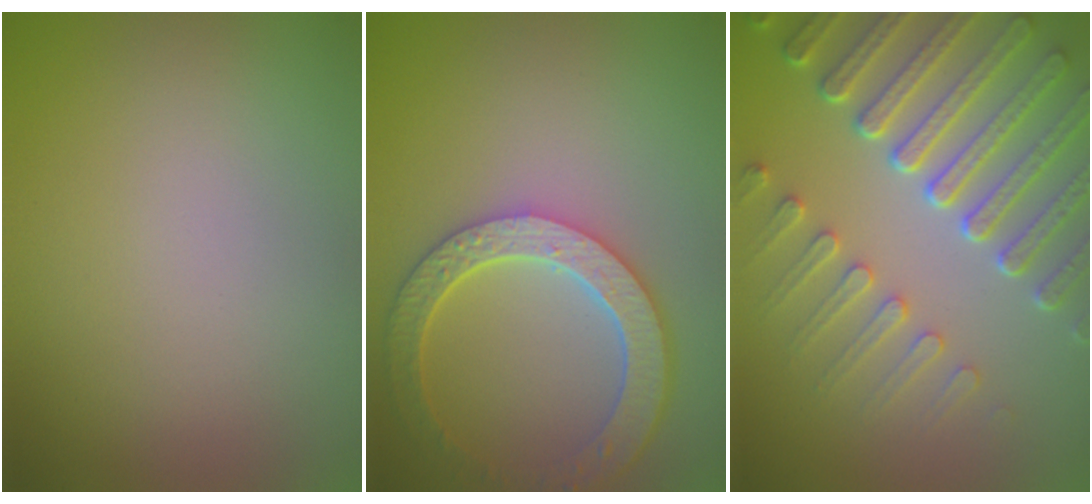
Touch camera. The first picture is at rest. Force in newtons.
{"total": 5.9, "press": 4.7, "slide": 3.6}
{"total": 8.0, "press": 6.1, "slide": 5.2}